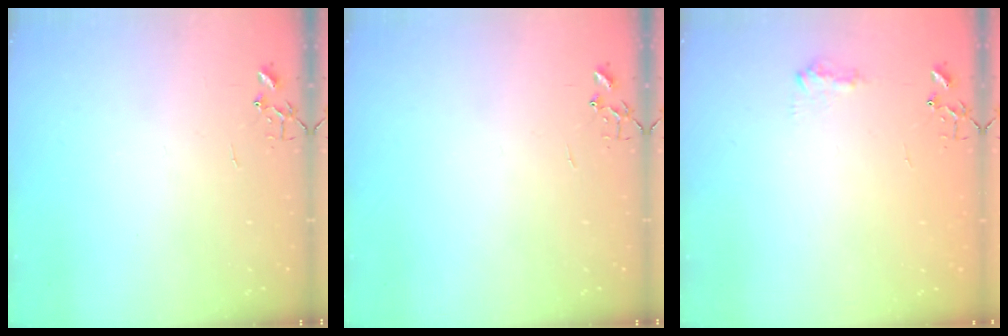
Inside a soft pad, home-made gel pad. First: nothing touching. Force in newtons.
{"total": 0.0}
{"total": 7.9, "press": 7.9, "slide": 0.6}